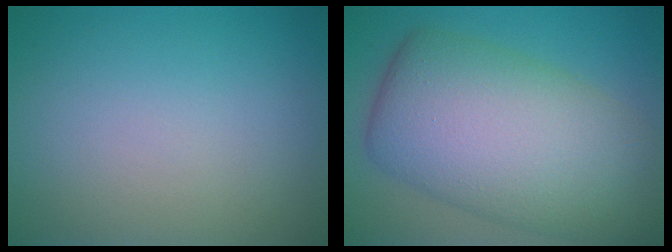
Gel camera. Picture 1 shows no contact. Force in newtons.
{"total": 12.2, "press": 12.2, "slide": 0.4}